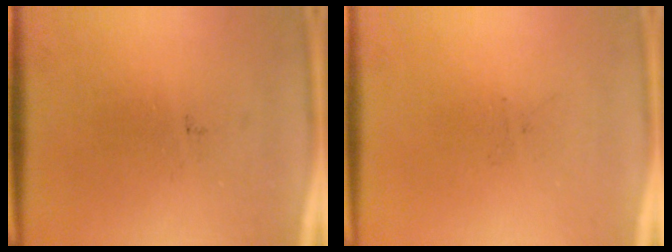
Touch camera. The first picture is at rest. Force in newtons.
{"total": 0.0}